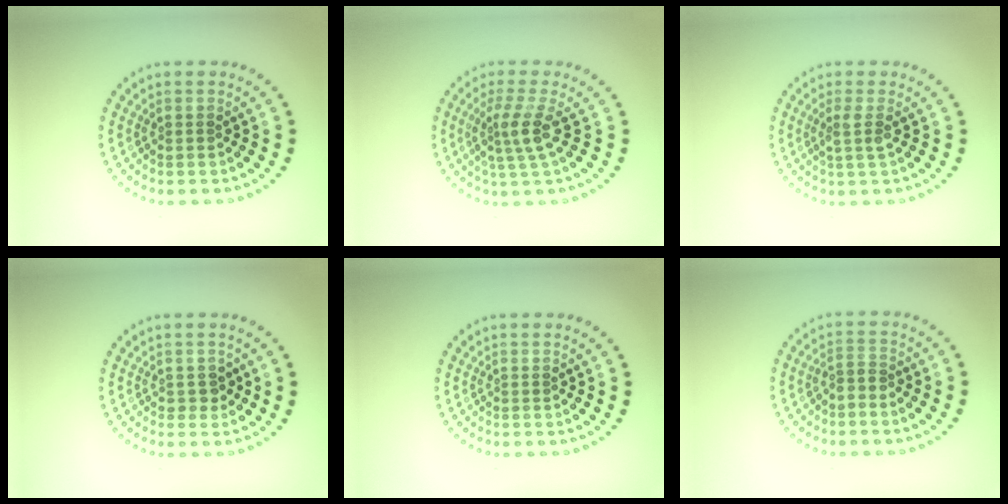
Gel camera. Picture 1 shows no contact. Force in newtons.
{"total": 2.9, "press": 2.2, "slide": 1.9}
{"total": 1.6, "press": 1.2, "slide": 1.1}
{"total": 1.0, "press": 0.9, "slide": 0.4}
{"total": 0.0}
{"total": 1.1, "press": 0.6, "slide": 0.9}